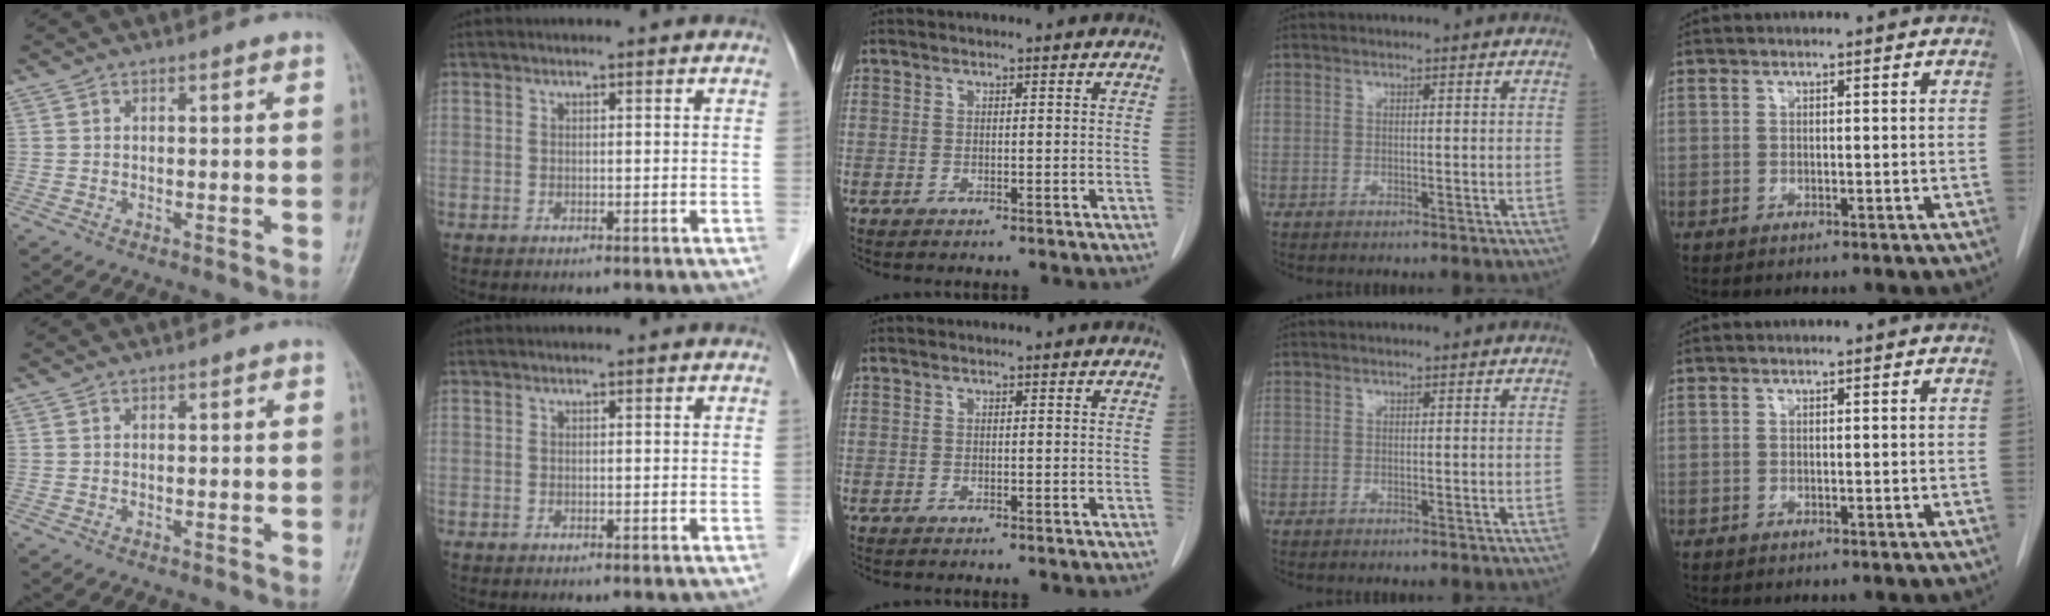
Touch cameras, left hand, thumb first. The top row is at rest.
{}